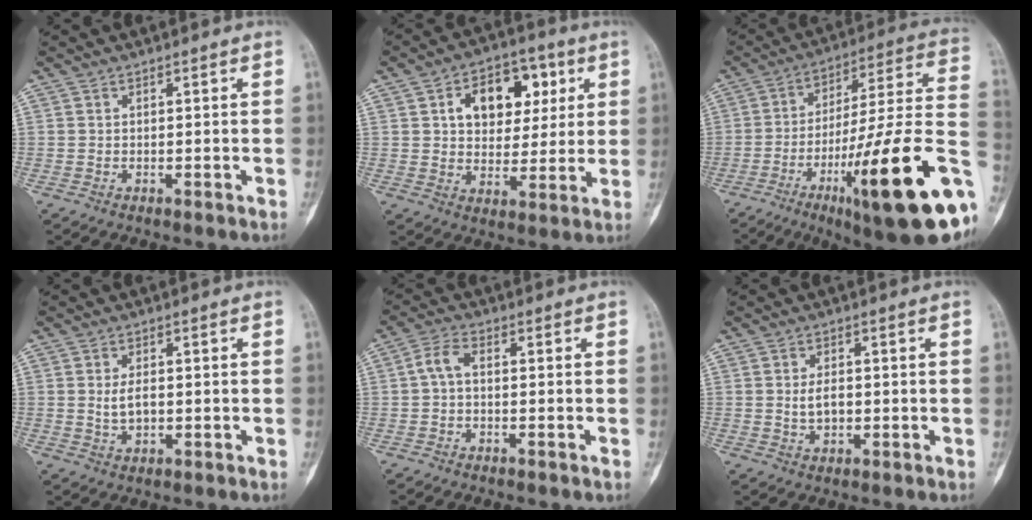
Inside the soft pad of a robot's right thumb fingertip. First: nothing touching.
{"total": 13.9, "force": [4.5, 9.4, 9.2], "torque": [-0.088, 0.003, 0.069]}
{"total": 29.0, "force": [-10.1, 5.1, 26.7], "torque": [-0.357, 0.032, -0.147]}
{"total": 3.4, "force": [0.1, 1.9, 2.7], "torque": [-0.049, -0.003, 0.007]}
{"total": 3.5, "force": [-0.2, 1.7, 3.0], "torque": [-0.063, 0.012, -0.011]}
{"total": 3.4, "force": [0.0, 2.1, 2.7], "torque": [-0.043, -0.001, 0.003]}